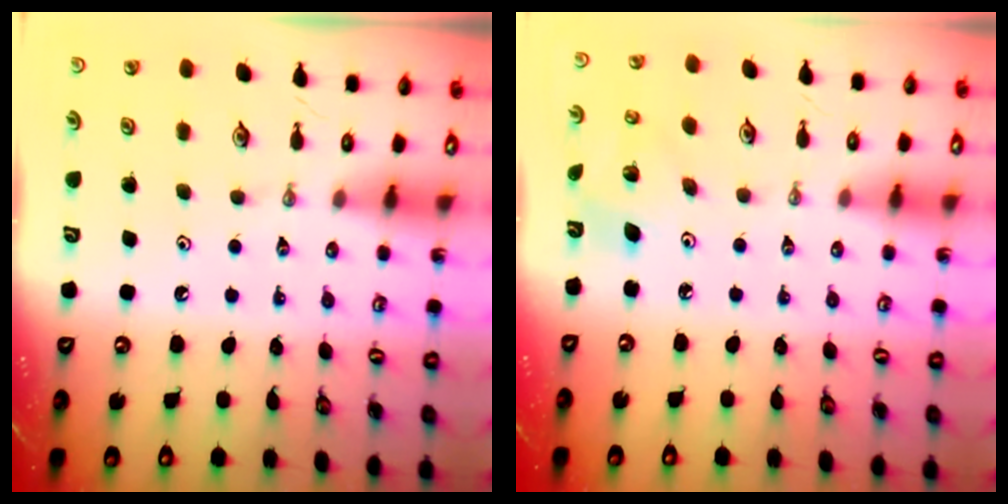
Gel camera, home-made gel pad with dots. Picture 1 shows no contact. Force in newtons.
{"total": 6.8, "press": 6.8, "slide": 0.2}